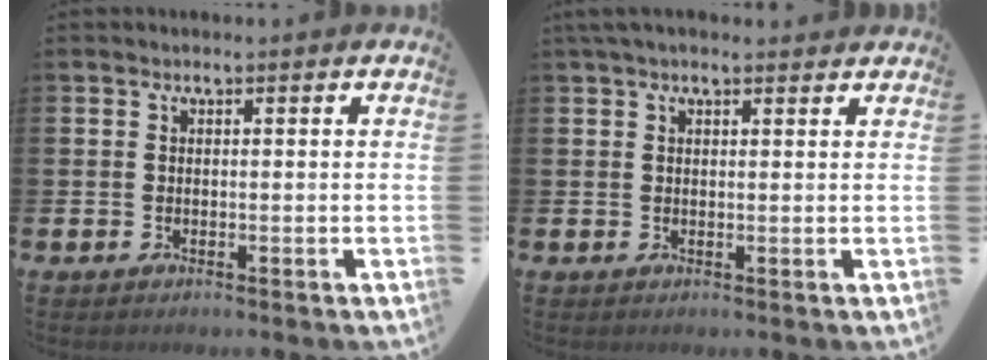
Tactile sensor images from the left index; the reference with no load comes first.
{"total": 2.2, "force": [1.8, 0.7, 1.1], "torque": [-0.022, 0.004, 0.031]}